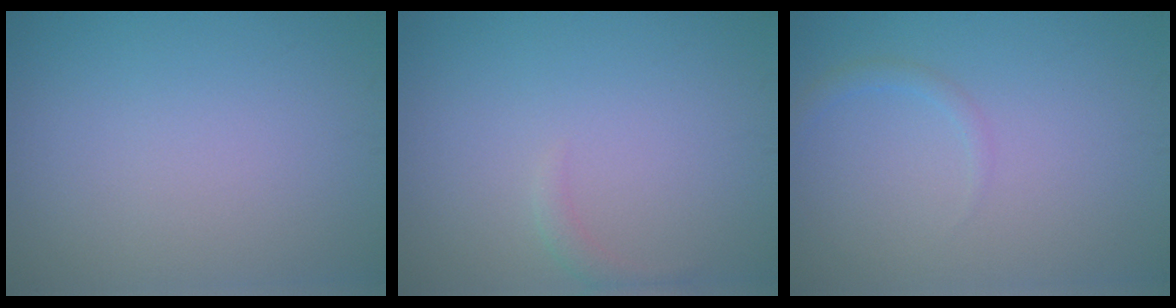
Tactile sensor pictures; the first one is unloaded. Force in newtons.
{"total": 1.0, "press": 1.0, "slide": 0.1}
{"total": 1.0, "press": 1.0, "slide": 0.1}